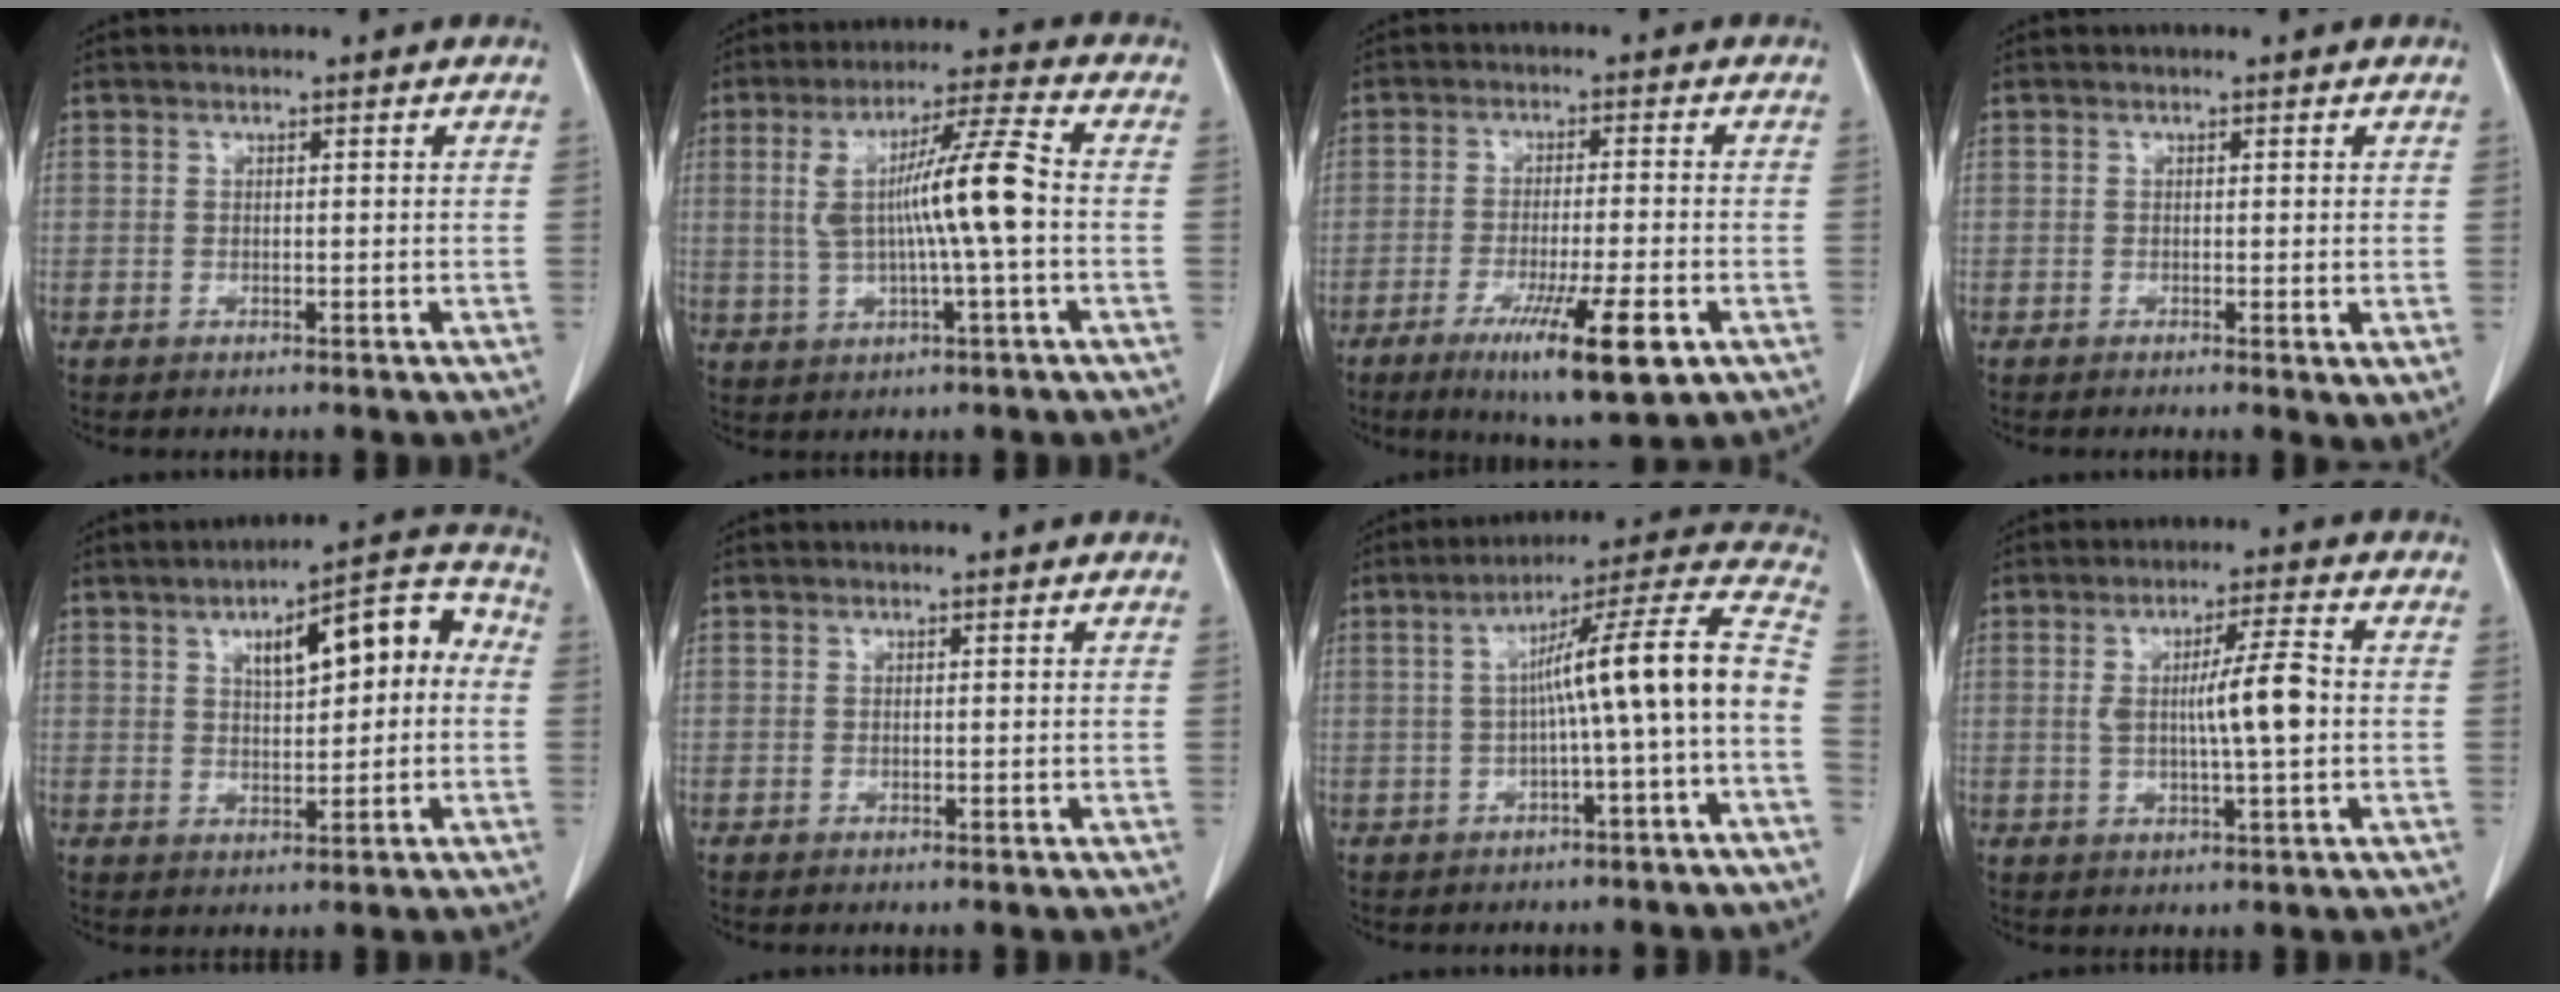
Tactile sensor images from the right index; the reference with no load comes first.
{"total": 11.0, "force": [0.1, -0.1, 11.0], "torque": [-0.207, 0.015, 0.003]}
{"total": 11.2, "force": [-5.4, 0.8, 9.7], "torque": [-0.160, -0.028, -0.081]}
{"total": 1.8, "force": [-0.3, 0.4, 1.7], "torque": [-0.024, -0.006, -0.005]}
{"total": 11.4, "force": [2.1, 4.0, 10.5], "torque": [-0.137, 0.041, 0.029]}
{"total": 0.0}
{"total": 13.8, "force": [-1.8, -0.5, 13.6], "torque": [-0.190, 0.043, -0.030]}
{"total": 7.4, "force": [0.1, 0.4, 7.4], "torque": [-0.126, 0.004, 0.002]}